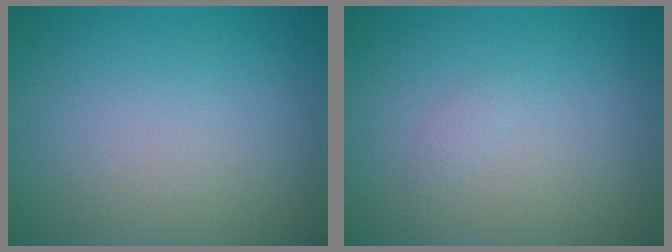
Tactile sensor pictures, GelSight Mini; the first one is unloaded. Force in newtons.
{"total": 0.5, "press": 0.5, "slide": 0.0}